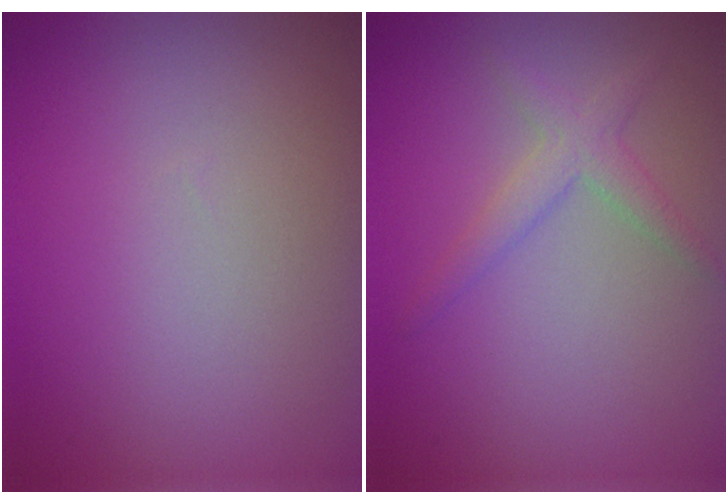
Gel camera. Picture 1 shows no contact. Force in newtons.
{"total": 2.1, "press": 2.1, "slide": 0.1}